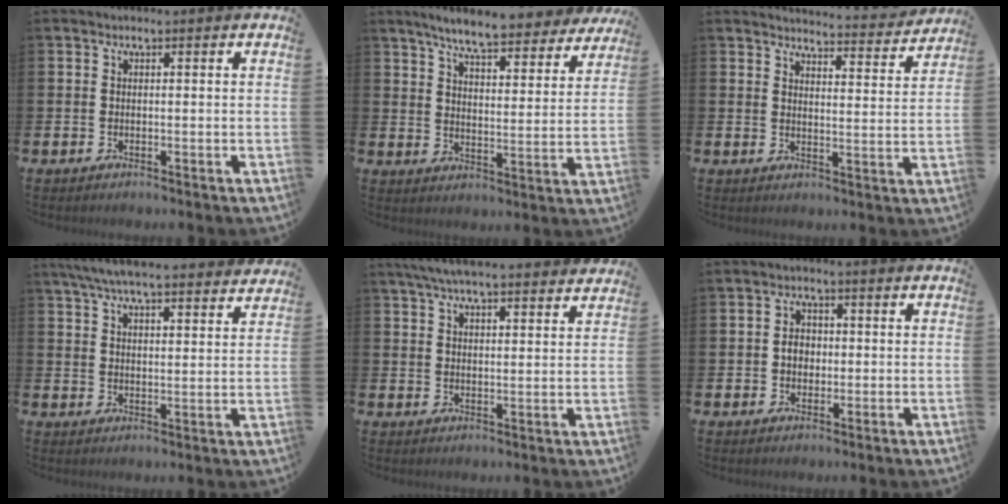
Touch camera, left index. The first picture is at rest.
{"total": 7.3, "force": [6.8, 0.7, 2.7], "torque": [-0.074, -0.037, 0.115]}
{"total": 4.2, "force": [4.2, 0.2, 0.4], "torque": [-0.008, -0.037, 0.068]}
{"total": 6.9, "force": [6.5, 0.8, 2.1], "torque": [-0.058, -0.033, 0.117]}
{"total": 5.9, "force": [5.6, 0.7, 1.9], "torque": [-0.048, -0.022, 0.102]}
{"total": 2.6, "force": [-0.1, 2.1, 1.5], "torque": [-0.009, -0.001, -0.009]}